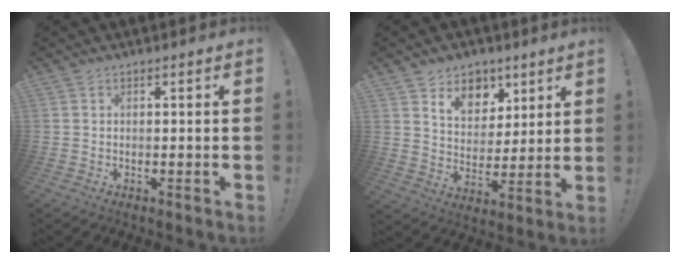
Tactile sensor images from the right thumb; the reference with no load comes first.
{"total": 10.5, "force": [6.7, 7.5, 2.9], "torque": [-0.040, -0.048, 0.131]}